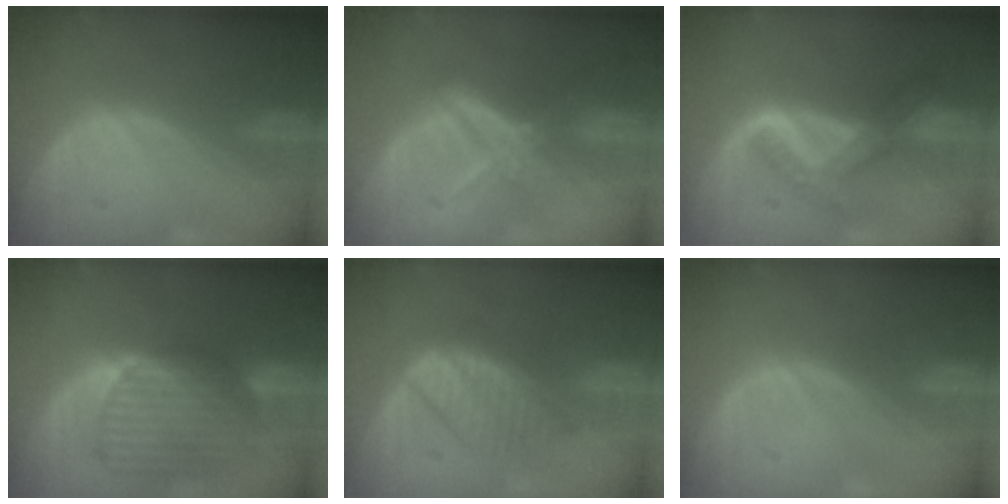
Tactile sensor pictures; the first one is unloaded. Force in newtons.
{"total": 5.8, "press": 5.3, "slide": 2.4}
{"total": 6.7, "press": 5.7, "slide": 3.6}
{"total": 10.1, "press": 8.6, "slide": 5.3}
{"total": 6.2, "press": 5.8, "slide": 2.3}
{"total": 0.0}